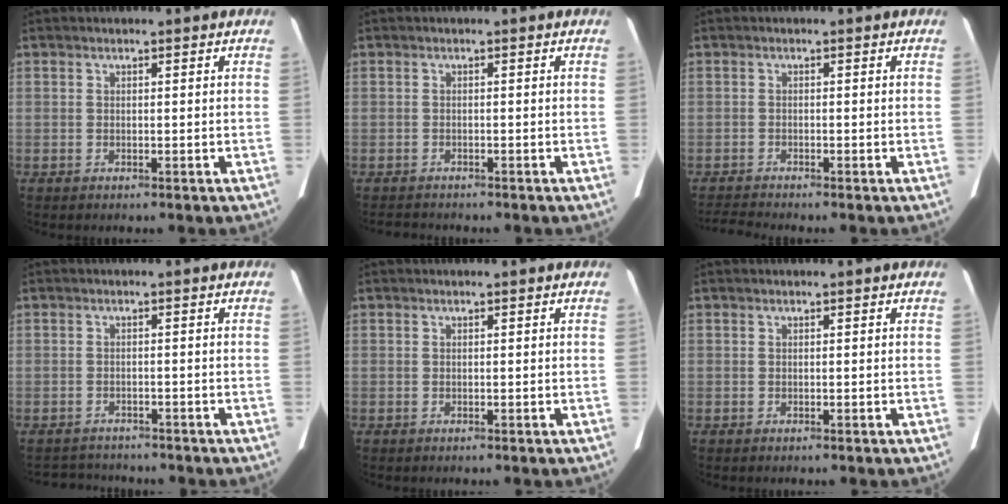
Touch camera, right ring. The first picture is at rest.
{"total": 2.6, "force": [-2.4, 0.7, 0.6], "torque": [-0.012, -0.009, -0.033]}
{"total": 3.3, "force": [-3.1, -1.1, -0.2], "torque": [-0.009, -0.019, -0.056]}
{"total": 4.9, "force": [-4.8, 1.2, 0.5], "torque": [-0.011, -0.002, -0.066]}
{"total": 0.0}
{"total": 0.0}